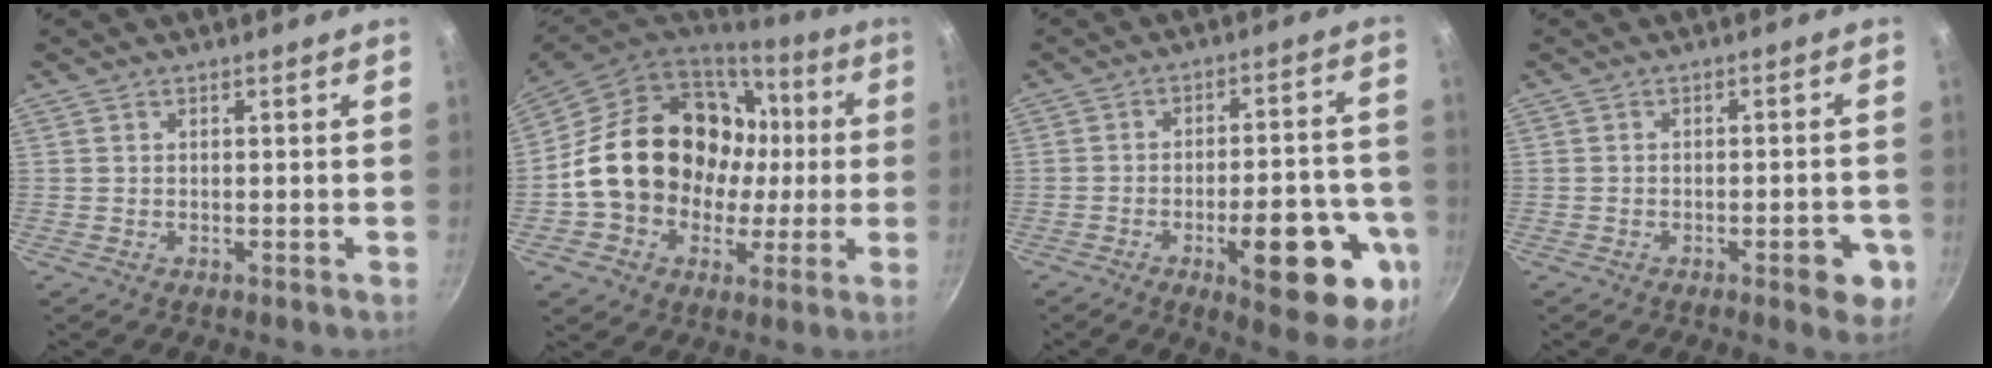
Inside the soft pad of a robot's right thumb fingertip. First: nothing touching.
{"total": 21.9, "force": [1.7, 17.9, 12.6], "torque": [-0.188, 0.045, 0.042]}
{"total": 19.4, "force": [-7.3, 7.2, 16.5], "torque": [-0.173, 0.021, -0.091]}
{"total": 6.1, "force": [-2.5, 2.3, 5.0], "torque": [-0.045, 0.014, -0.029]}